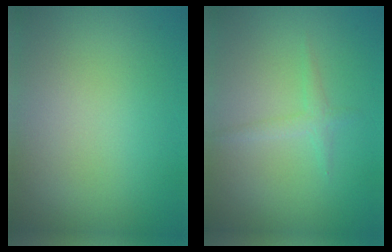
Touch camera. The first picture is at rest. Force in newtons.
{"total": 1.3, "press": 1.3, "slide": 0.1}